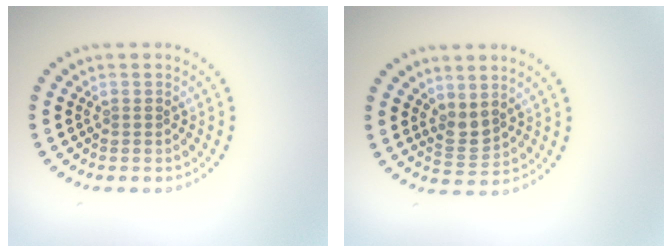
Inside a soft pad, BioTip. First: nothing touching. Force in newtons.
{"total": 1.9, "press": 1.5, "slide": 1.0}